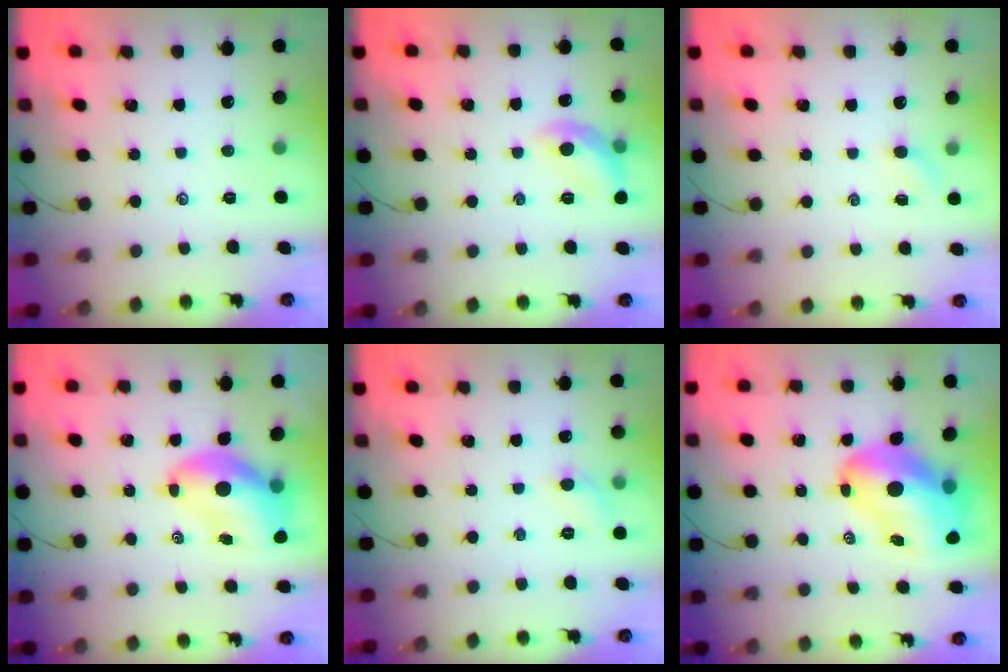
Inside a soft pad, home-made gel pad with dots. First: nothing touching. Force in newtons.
{"total": 10.2, "press": 10.2, "slide": 0.1}
{"total": 2.4, "press": 2.3, "slide": 0.8}
{"total": 9.8, "press": 9.4, "slide": 3.0}
{"total": 5.9, "press": 5.5, "slide": 2.0}
{"total": 15.9, "press": 15.2, "slide": 4.5}